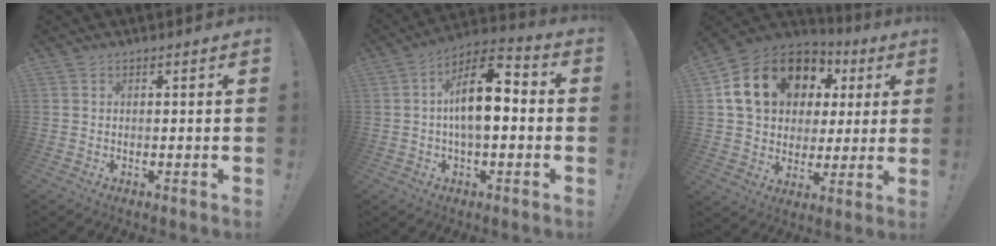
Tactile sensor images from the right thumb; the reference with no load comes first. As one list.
[{"total": 14.0, "force": [0.7, 6.5, 12.4], "torque": [-0.198, 0.006, 0.008]}, {"total": 20.3, "force": [8.3, 14.5, 11.5], "torque": [-0.185, -0.020, 0.170]}]